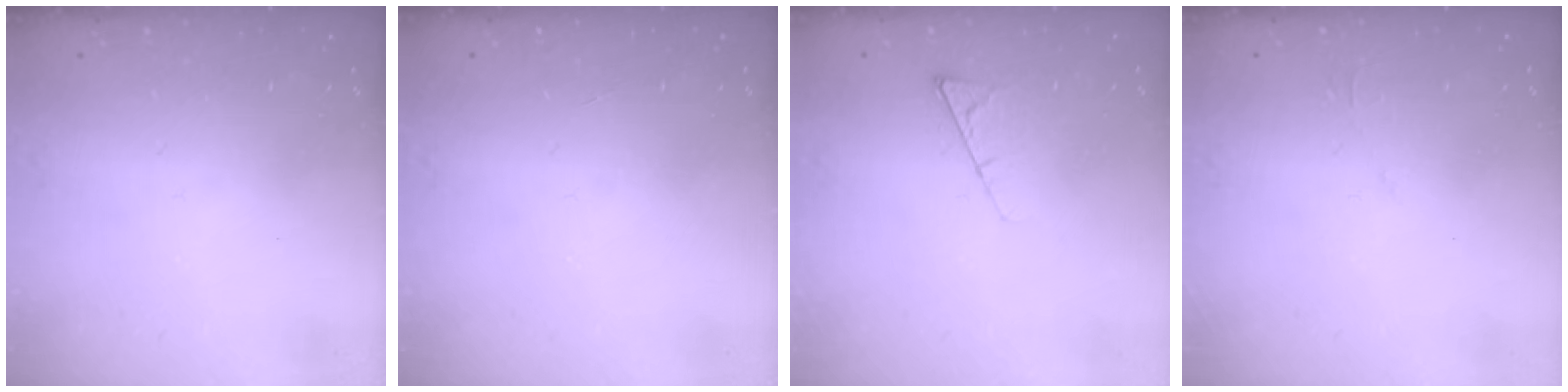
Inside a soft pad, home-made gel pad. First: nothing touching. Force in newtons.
{"total": 0.0}
{"total": 5.5, "press": 5.5, "slide": 0.7}
{"total": 2.3, "press": 2.3, "slide": 0.4}